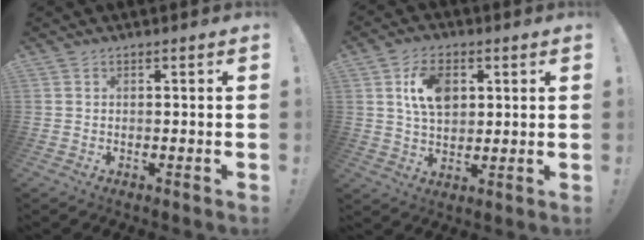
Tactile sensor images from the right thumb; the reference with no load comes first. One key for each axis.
{"total": 10.3, "fx": 3.4, "fy": 6.8, "fz": 7.0, "tx": -0.111, "ty": 0.004, "tz": 0.065}